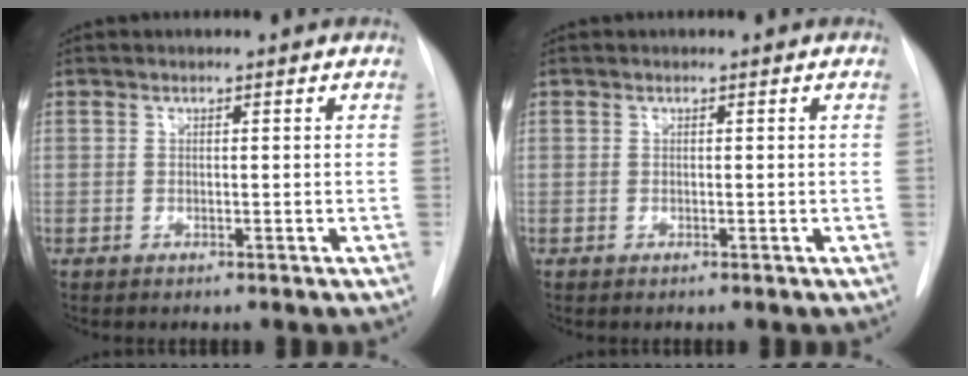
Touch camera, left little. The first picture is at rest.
{"total": 0.0}